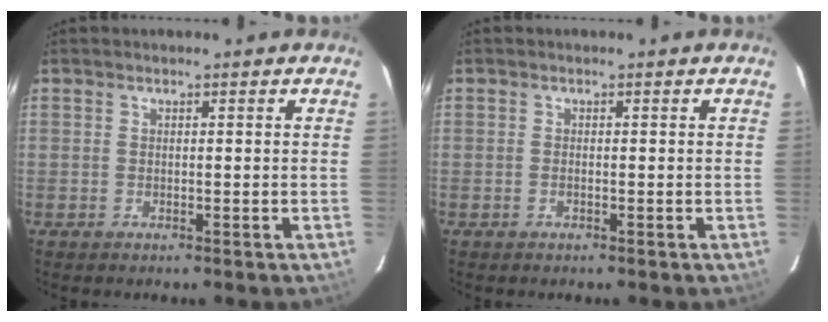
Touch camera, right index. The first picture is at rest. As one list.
[{"total": 0.5, "force": [-0.2, 0.2, 0.4], "torque": [-0.009, 0.000, -0.005]}]